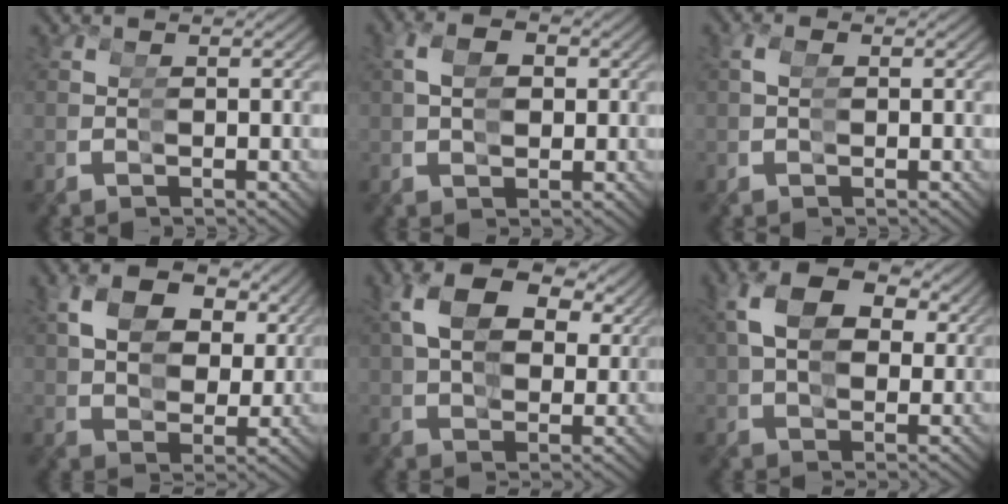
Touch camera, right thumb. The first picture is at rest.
{"total": 1.0, "force": [0.8, 0.5, 0.2], "torque": [-0.005, 0.009, 0.014]}
{"total": 0.8, "force": [-0.2, -0.4, -0.7], "torque": [0.006, 0.002, -0.002]}
{"total": 5.2, "force": [3.5, 2.9, 2.5], "torque": [-0.039, 0.017, 0.054]}
{"total": 5.6, "force": [3.7, 2.9, 3.1], "torque": [-0.050, 0.018, 0.055]}
{"total": 5.7, "force": [3.6, 3.3, 2.9], "torque": [-0.045, 0.022, 0.052]}